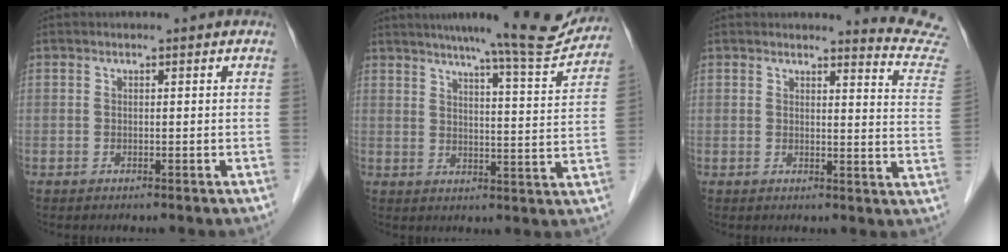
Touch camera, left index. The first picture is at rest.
{"total": 13.8, "force": [12.8, 0.1, 5.1], "torque": [-0.070, -0.024, 0.160]}
{"total": 8.5, "force": [8.4, -1.3, -0.4], "torque": [0.001, -0.102, 0.073]}